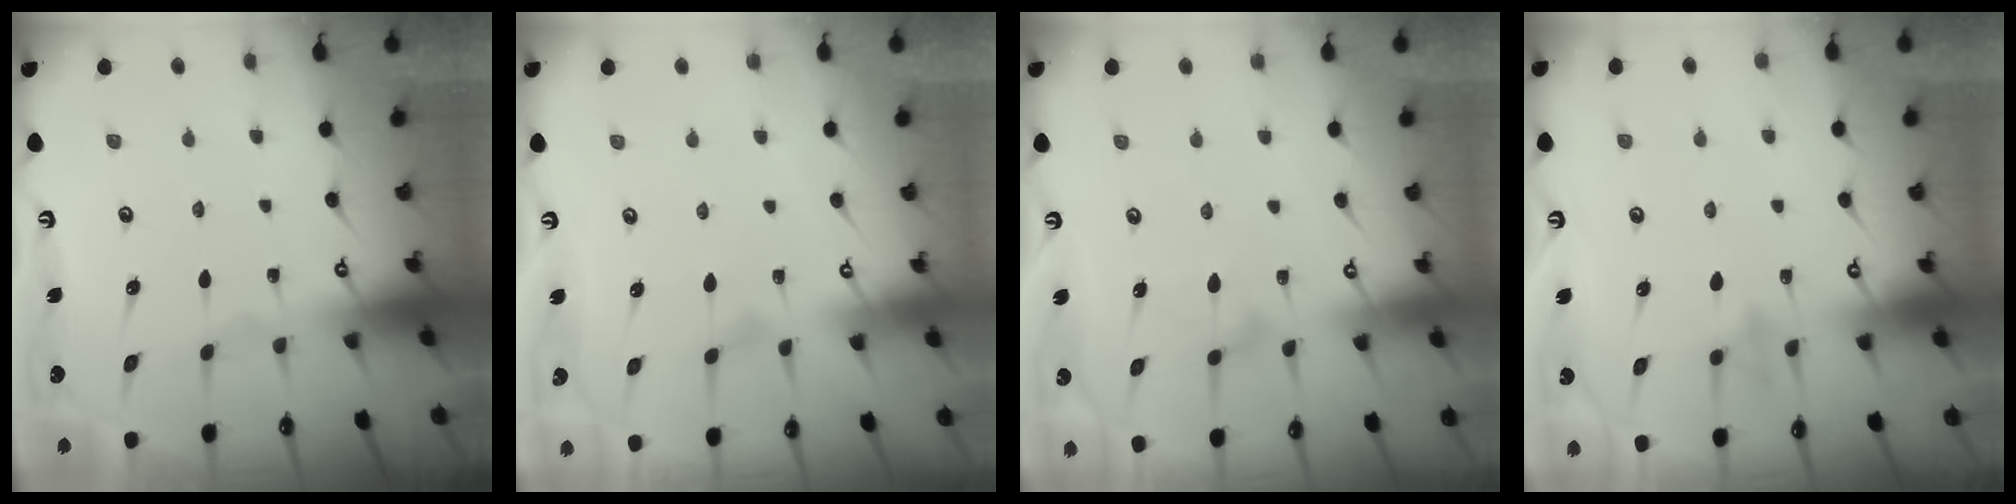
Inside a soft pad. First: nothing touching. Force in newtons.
{"total": 5.8, "press": 5.8, "slide": 0.4}
{"total": 8.5, "press": 8.4, "slide": 0.4}
{"total": 9.1, "press": 9.0, "slide": 1.8}